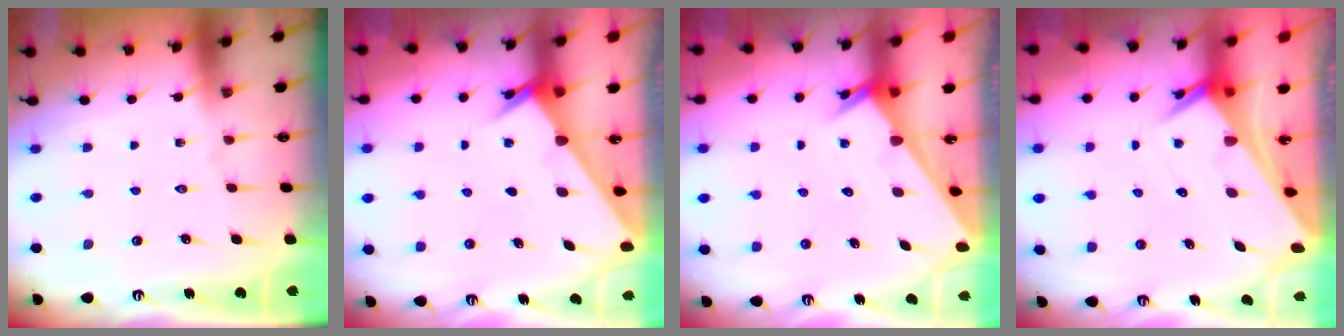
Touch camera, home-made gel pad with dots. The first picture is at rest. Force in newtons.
{"total": 2.5, "press": 2.5, "slide": 0.2}
{"total": 2.1, "press": 2.1, "slide": 0.2}
{"total": 4.0, "press": 4.0, "slide": 0.3}